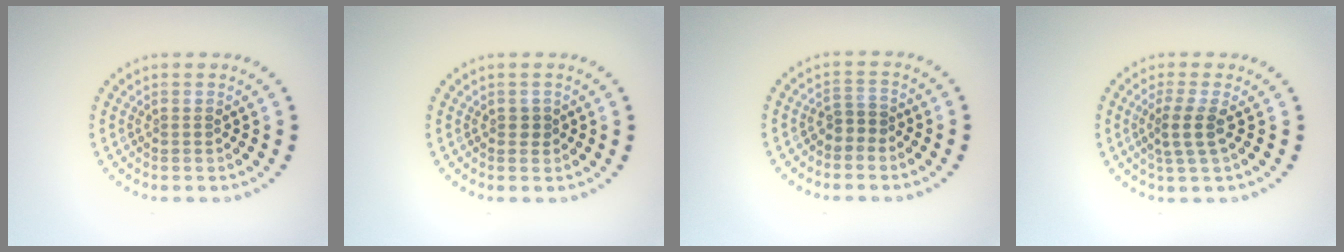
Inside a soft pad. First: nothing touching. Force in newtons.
{"total": 0.7, "press": 0.7, "slide": 0.2}
{"total": 1.6, "press": 1.2, "slide": 1.0}
{"total": 2.2, "press": 1.8, "slide": 1.3}